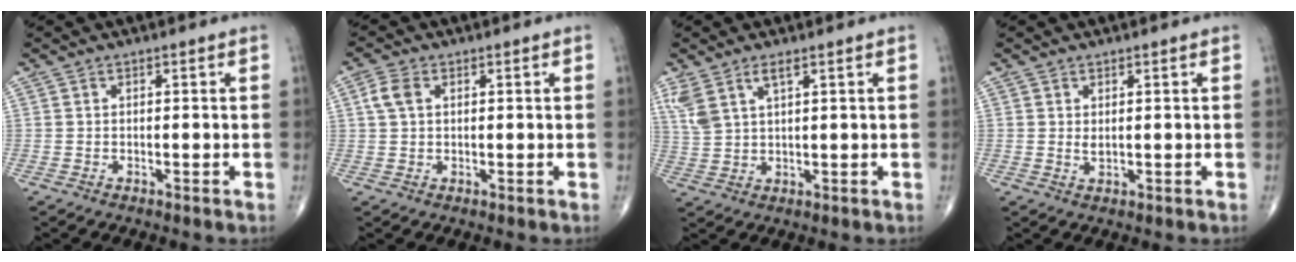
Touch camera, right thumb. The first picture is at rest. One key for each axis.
{"total": 3.5, "fx": 1.0, "fy": 2.2, "fz": 2.5, "tx": -0.058, "ty": 0.009, "tz": 0.019}
{"total": 5.6, "fx": 3.2, "fy": 1.8, "fz": 4.2, "tx": -0.102, "ty": -0.006, "tz": 0.074}
{"total": 1.2, "fx": 0.3, "fy": 0.5, "fz": 1.0, "tx": -0.013, "ty": -0.005, "tz": 0.009}